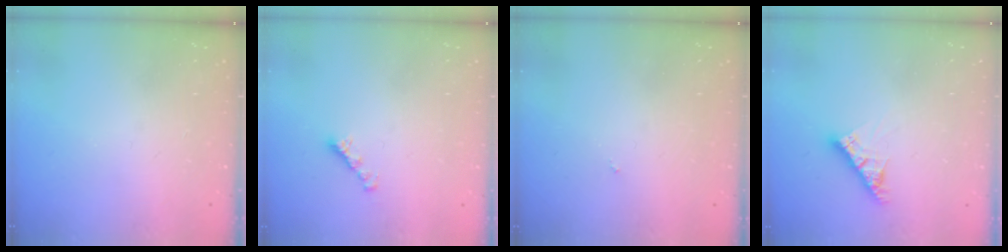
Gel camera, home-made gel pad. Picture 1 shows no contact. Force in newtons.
{"total": 2.2, "press": 2.1, "slide": 0.5}
{"total": 0.0}
{"total": 7.8, "press": 7.7, "slide": 0.8}